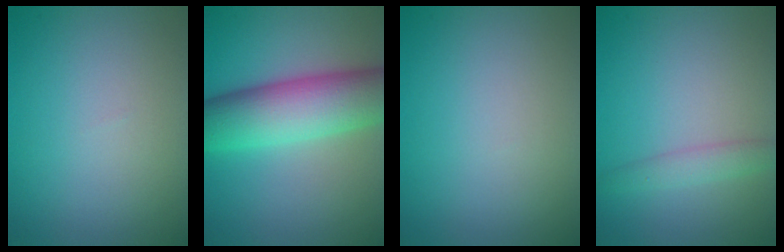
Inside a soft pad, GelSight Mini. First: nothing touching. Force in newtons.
{"total": 9.3, "press": 9.3, "slide": 0.4}
{"total": 0.0}
{"total": 1.8, "press": 1.8, "slide": 0.1}